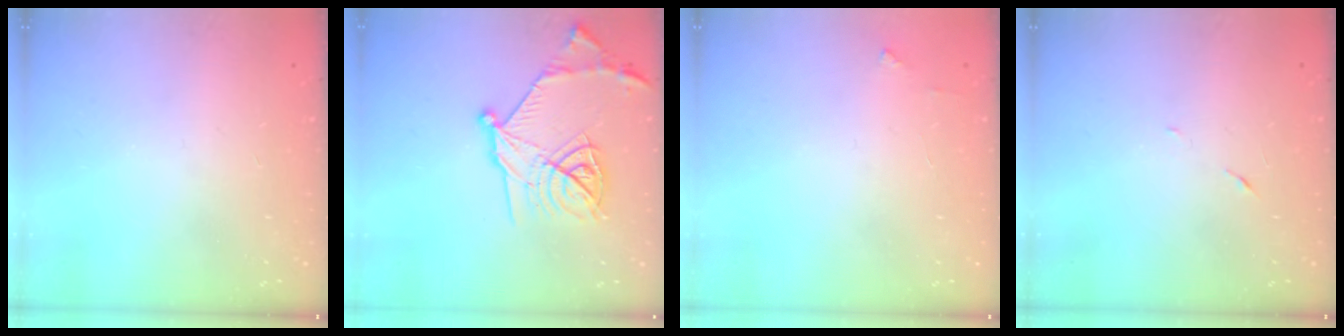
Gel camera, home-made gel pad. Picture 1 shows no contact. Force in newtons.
{"total": 20.0, "press": 20.0, "slide": 1.2}
{"total": 2.6, "press": 2.6, "slide": 0.2}
{"total": 5.0, "press": 4.8, "slide": 1.4}